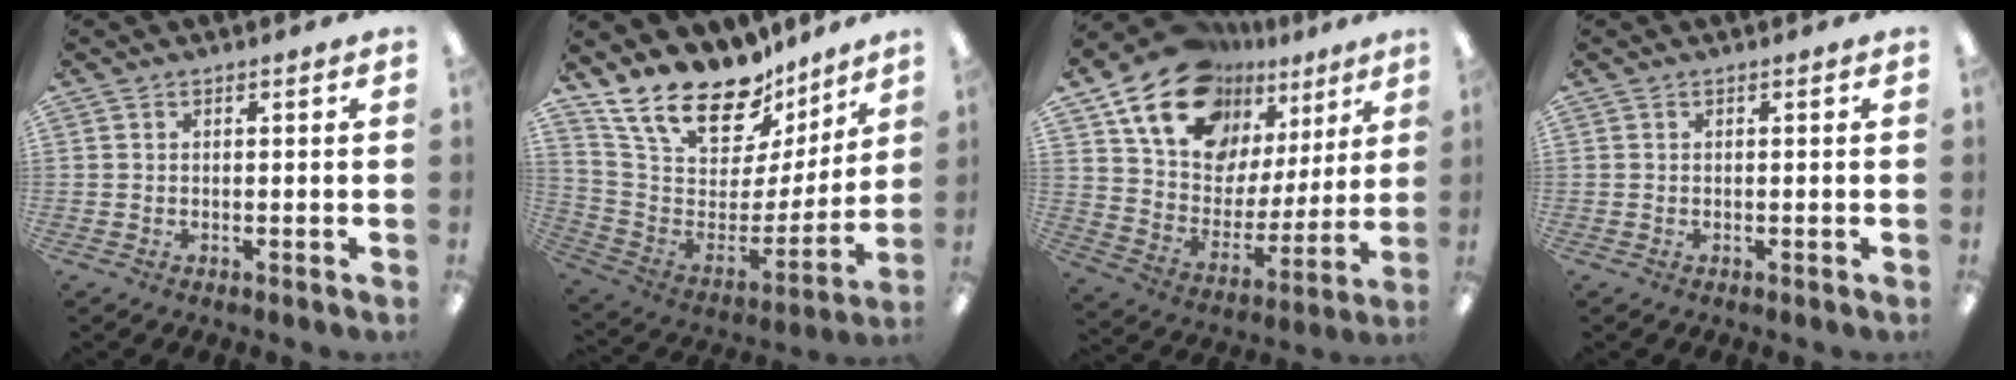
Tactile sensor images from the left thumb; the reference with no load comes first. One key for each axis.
{"total": 21.8, "fx": 17.0, "fy": 9.6, "fz": 9.6, "tx": -0.171, "ty": -0.127, "tz": 0.307}
{"total": 18.6, "fx": 13.0, "fy": 11.2, "fz": 7.3, "tx": -0.140, "ty": -0.081, "tz": 0.240}
{"total": 0.0}